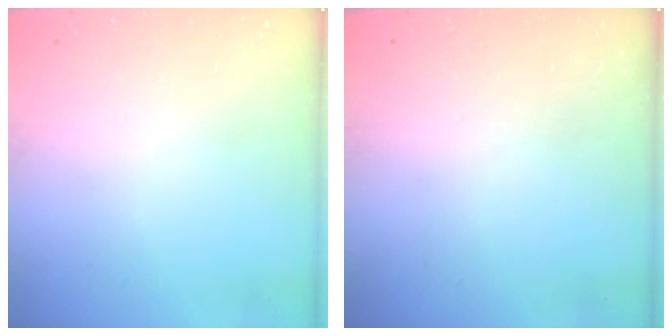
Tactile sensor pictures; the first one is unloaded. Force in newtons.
{"total": 0.0}